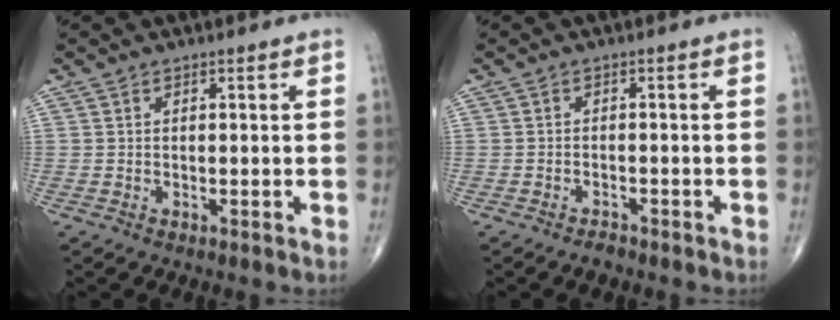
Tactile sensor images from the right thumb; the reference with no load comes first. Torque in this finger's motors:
{"motor_torque": [1.10, 0.89, 0.05, -0.04, -0.01]}